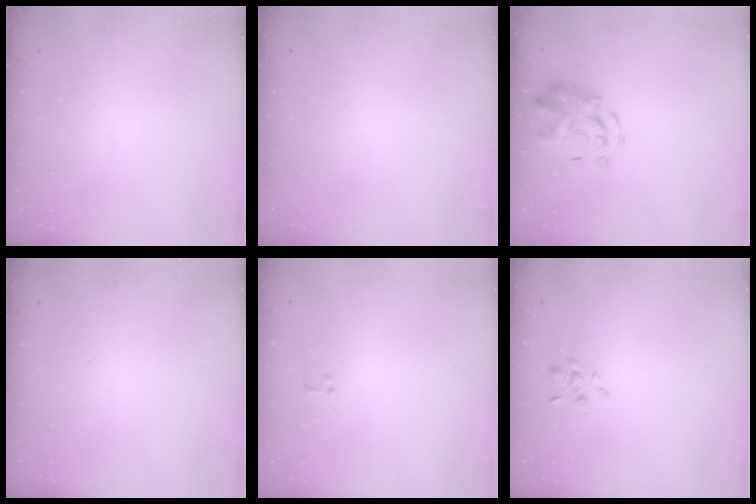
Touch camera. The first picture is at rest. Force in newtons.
{"total": 0.0}
{"total": 3.8, "press": 3.6, "slide": 1.2}
{"total": 0.0}
{"total": 1.4, "press": 1.3, "slide": 0.7}
{"total": 2.3, "press": 2.2, "slide": 0.7}